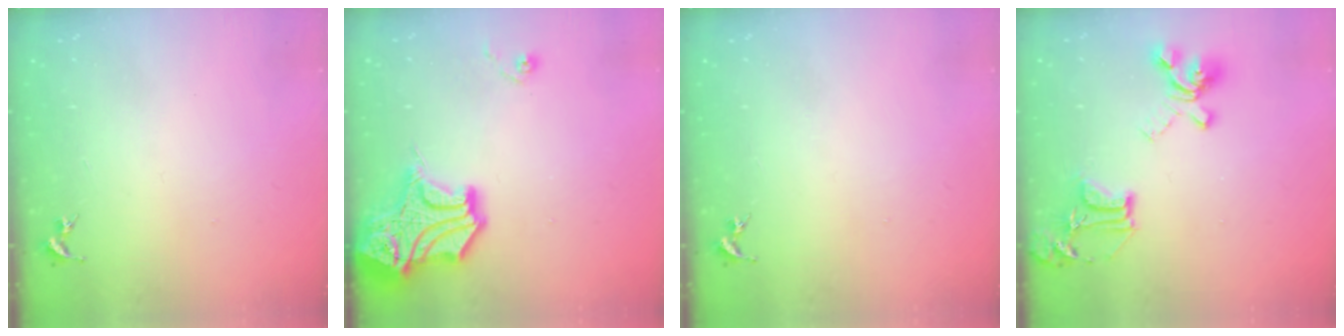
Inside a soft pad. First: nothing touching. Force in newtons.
{"total": 21.1, "press": 21.0, "slide": 2.6}
{"total": 0.0}
{"total": 17.0, "press": 17.0, "slide": 1.4}